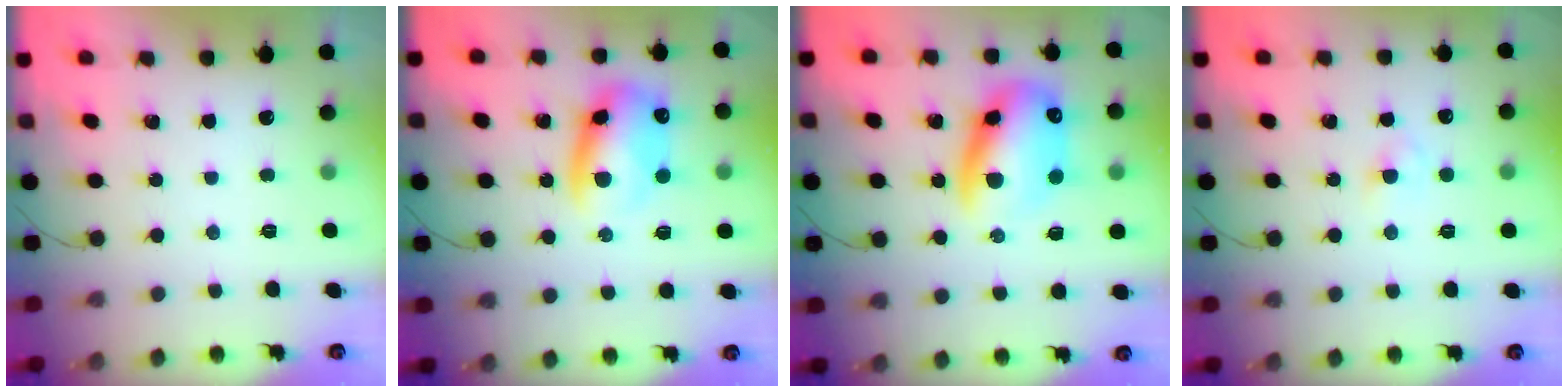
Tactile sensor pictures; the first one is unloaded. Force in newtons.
{"total": 10.4, "press": 10.2, "slide": 2.3}
{"total": 15.2, "press": 14.8, "slide": 3.4}
{"total": 2.6, "press": 2.4, "slide": 1.1}